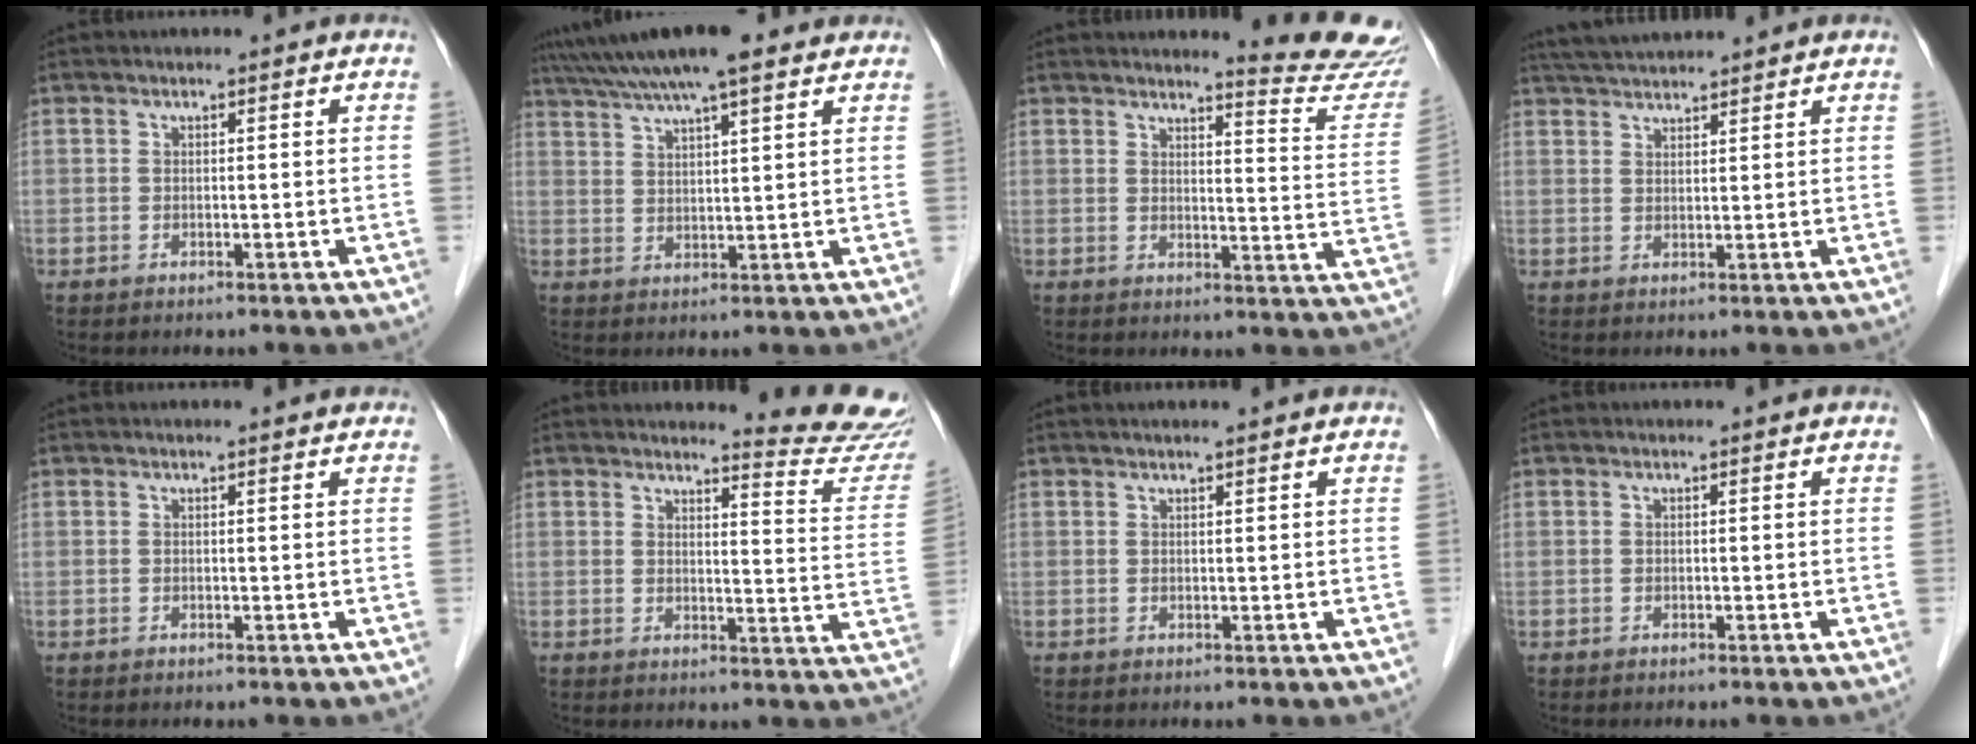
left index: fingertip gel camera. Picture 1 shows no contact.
{"total": 12.5, "force": [10.2, 1.3, 7.2], "torque": [-0.123, 0.038, 0.154]}
{"total": 11.7, "force": [11.5, -0.3, 1.8], "torque": [-0.009, -0.094, 0.114]}
{"total": 6.4, "force": [6.0, 0.3, 2.2], "torque": [-0.042, 0.036, 0.105]}
{"total": 1.2, "force": [1.1, 0.1, 0.4], "torque": [-0.013, 0.009, 0.012]}
{"total": 11.2, "force": [11.1, -0.2, 1.0], "torque": [-0.001, -0.095, 0.107]}
{"total": 2.1, "force": [1.7, 0.0, 1.2], "torque": [-0.014, 0.016, 0.026]}
{"total": 0.0}